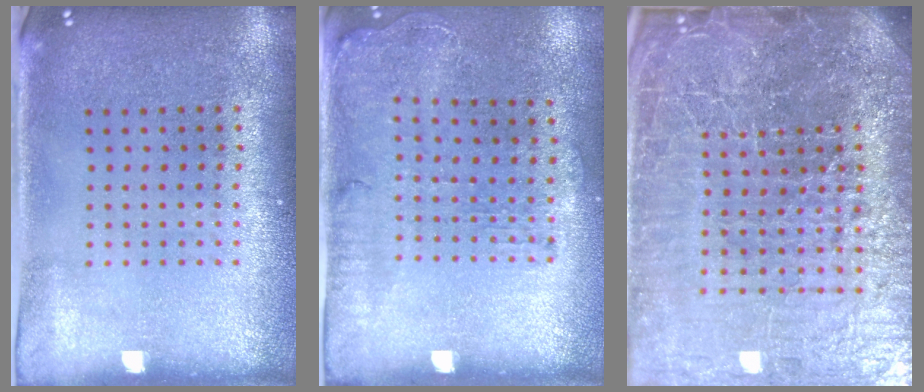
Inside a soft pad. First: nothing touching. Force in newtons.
{"total": 1.3, "press": 1.2, "slide": 0.6}
{"total": 7.7, "press": 6.7, "slide": 3.9}